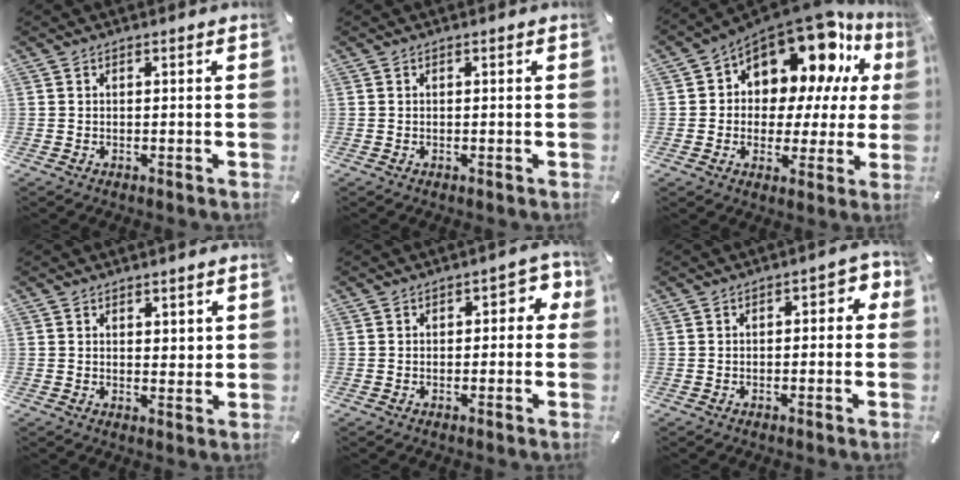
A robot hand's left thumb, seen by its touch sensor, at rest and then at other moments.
{"total": 0.0}
{"total": 15.6, "force": [10.7, 7.9, 8.2], "torque": [-0.129, -0.093, 0.182]}
{"total": 2.2, "force": [1.6, 1.4, 0.3], "torque": [0.009, -0.009, 0.027]}
{"total": 4.4, "force": [0.5, 2.9, 3.3], "torque": [-0.034, 0.000, 0.000]}
{"total": 3.2, "force": [-0.8, 1.8, 2.5], "torque": [-0.031, 0.009, -0.020]}